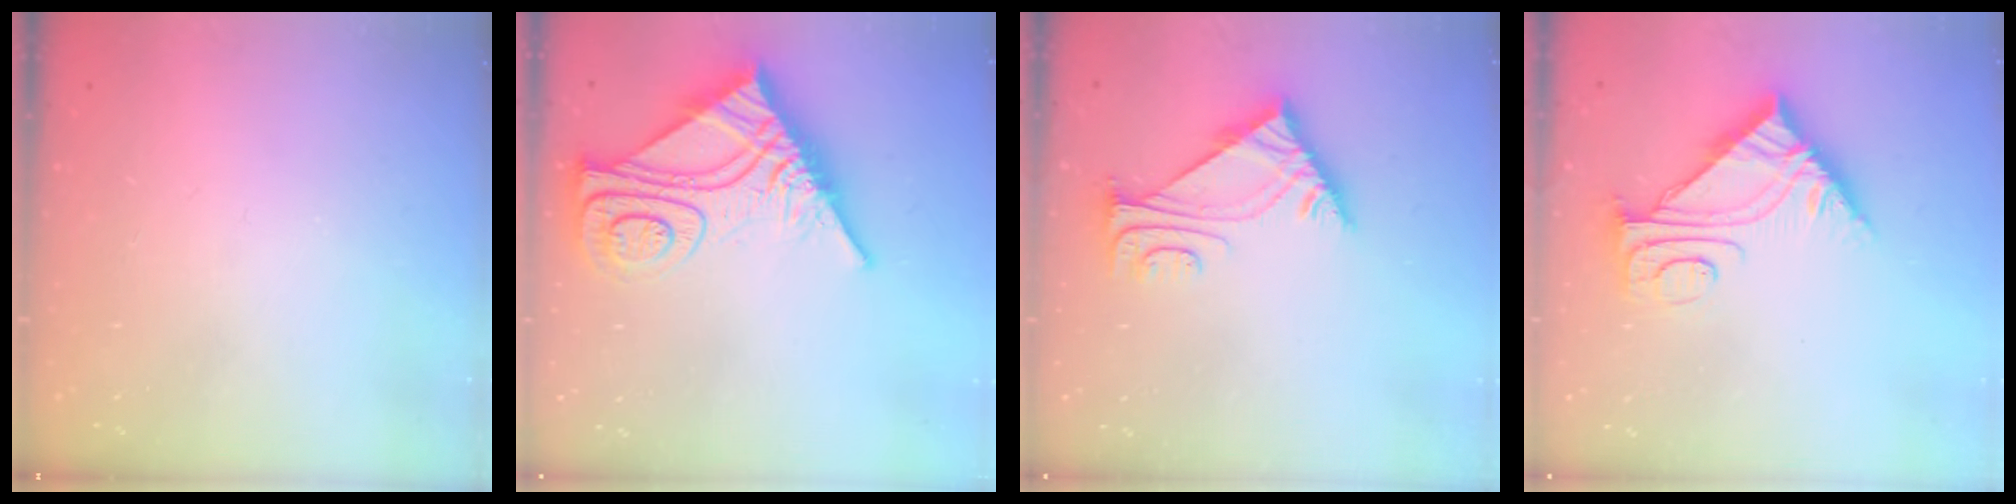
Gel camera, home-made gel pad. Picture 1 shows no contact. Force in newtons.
{"total": 15.3, "press": 15.3, "slide": 1.3}
{"total": 6.3, "press": 6.3, "slide": 0.9}
{"total": 9.0, "press": 8.9, "slide": 0.9}